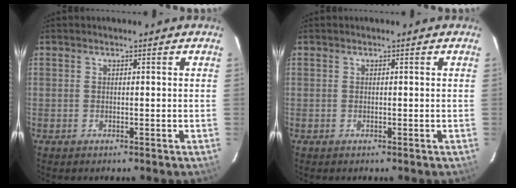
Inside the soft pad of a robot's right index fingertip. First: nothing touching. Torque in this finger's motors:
{"motor_torque": [0.00, 0.00, 0.05, 0.01]}